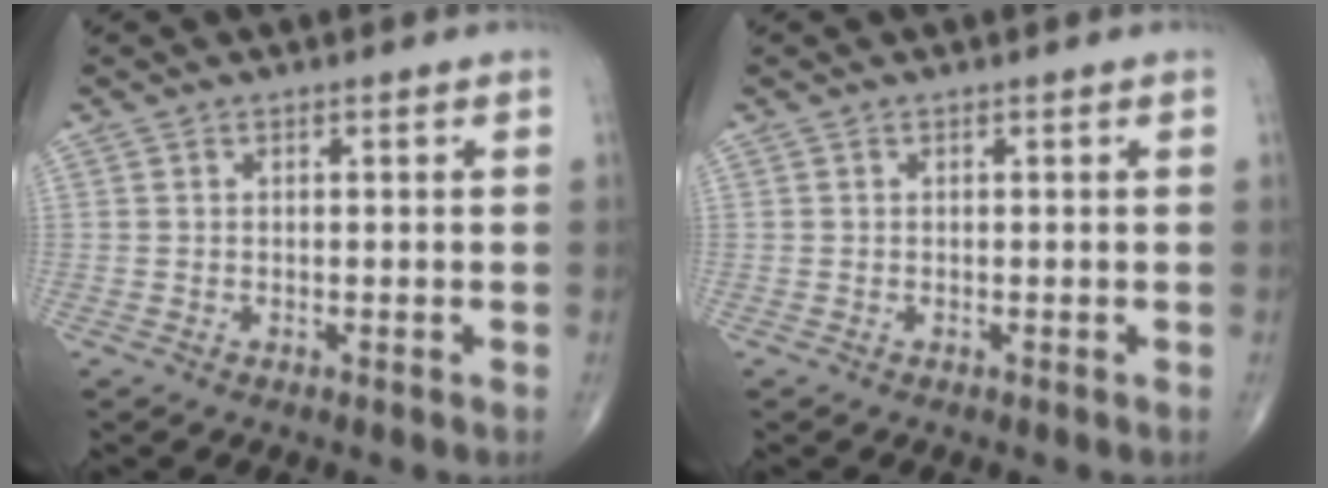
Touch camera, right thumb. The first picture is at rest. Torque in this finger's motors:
{"motor_torque": [0.08, -0.23, 0.27, 0.17, 0.02]}